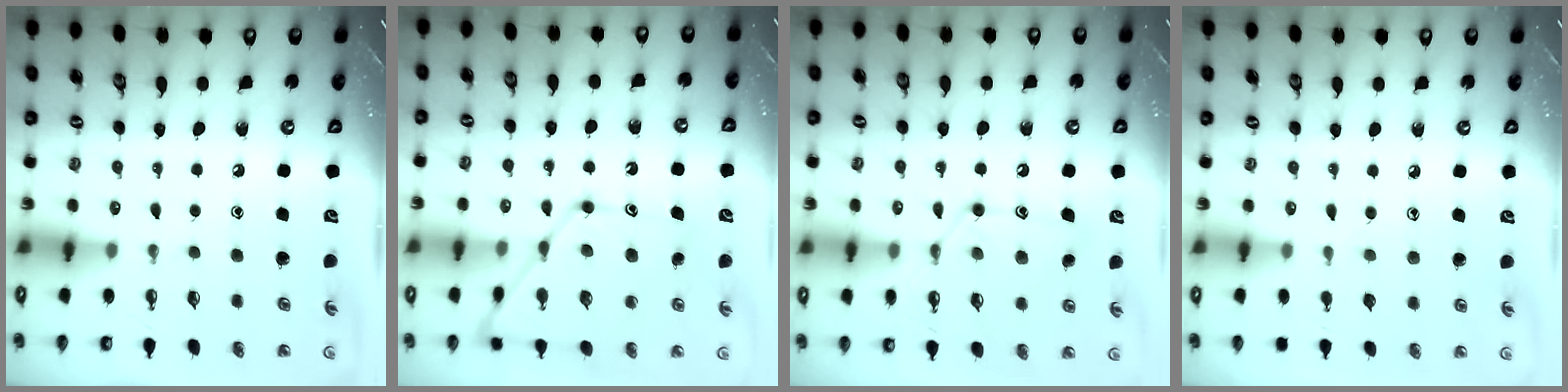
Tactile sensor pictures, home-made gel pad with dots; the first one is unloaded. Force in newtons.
{"total": 15.4, "press": 15.3, "slide": 1.3}
{"total": 14.2, "press": 14.2, "slide": 1.2}
{"total": 4.4, "press": 4.3, "slide": 0.4}